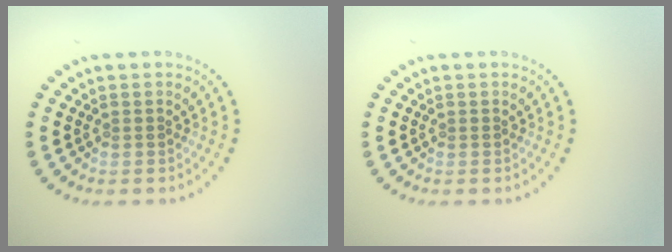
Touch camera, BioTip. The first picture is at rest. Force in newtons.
{"total": 0.0}